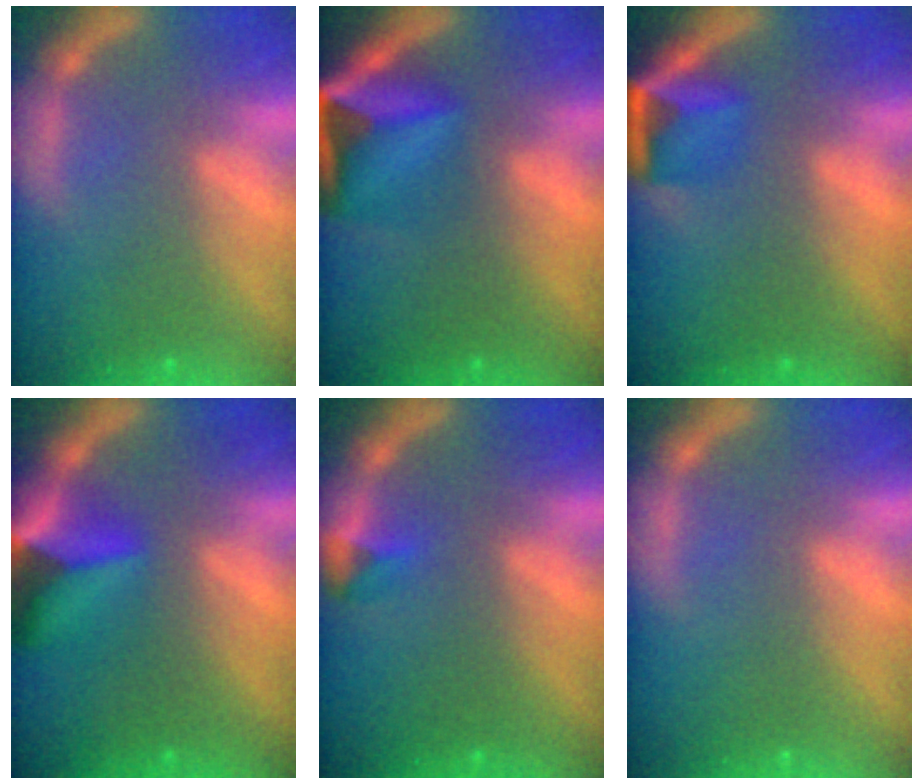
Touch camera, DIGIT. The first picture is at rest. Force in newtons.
{"total": 9.5}
{"total": 4.4}
{"total": 6.9}
{"total": 1.4}
{"total": 0.0}